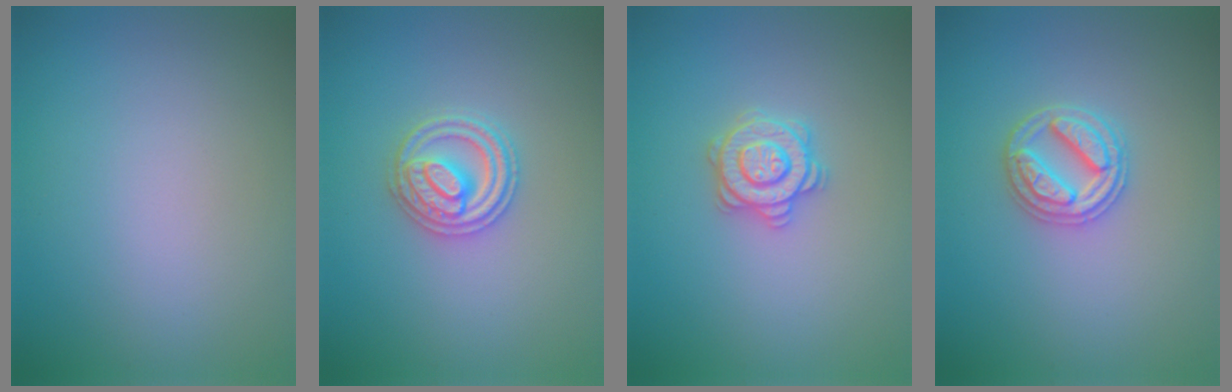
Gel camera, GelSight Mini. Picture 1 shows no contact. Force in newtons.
{"total": 3.3, "press": 3.2, "slide": 0.6}
{"total": 2.8, "press": 2.8, "slide": 0.4}
{"total": 3.1, "press": 3.1, "slide": 0.4}